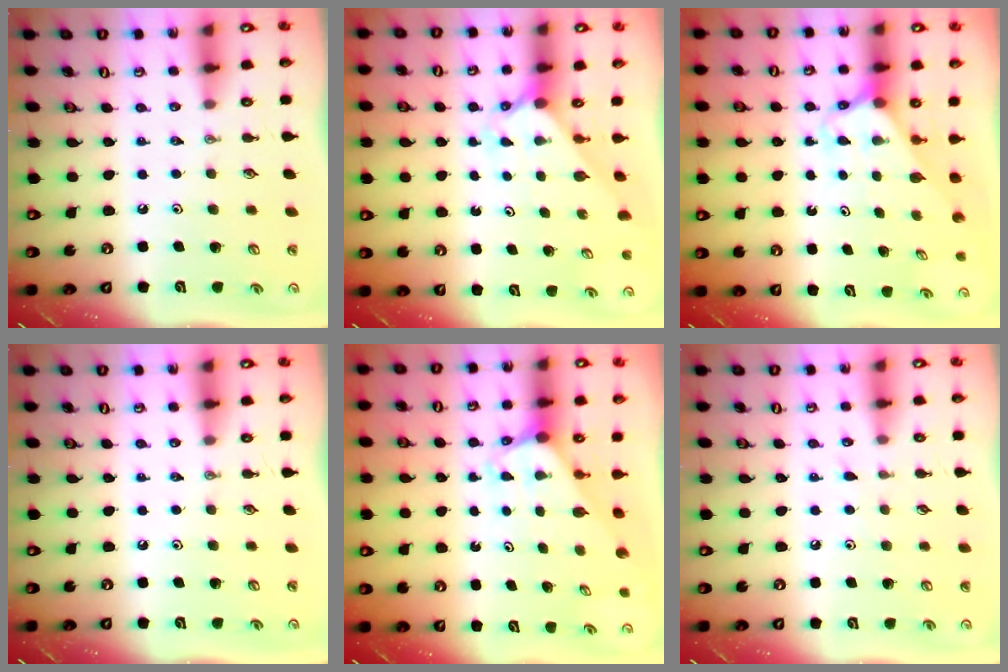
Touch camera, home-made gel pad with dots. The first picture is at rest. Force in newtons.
{"total": 1.9, "press": 1.9, "slide": 0.2}
{"total": 2.5, "press": 2.5, "slide": 0.2}
{"total": 0.0}
{"total": 2.0, "press": 2.0, "slide": 0.1}
{"total": 3.4, "press": 3.4, "slide": 0.4}